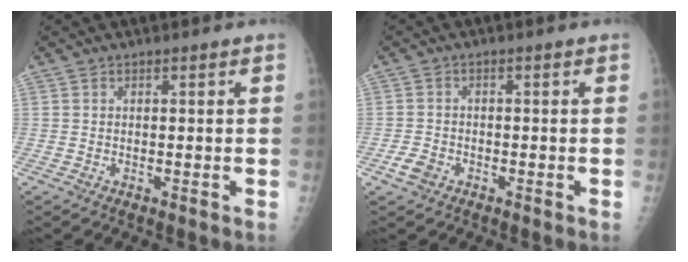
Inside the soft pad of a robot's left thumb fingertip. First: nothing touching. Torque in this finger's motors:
{"motor_torque": [-0.27, 0.38, -0.09, 0.00, 0.01]}